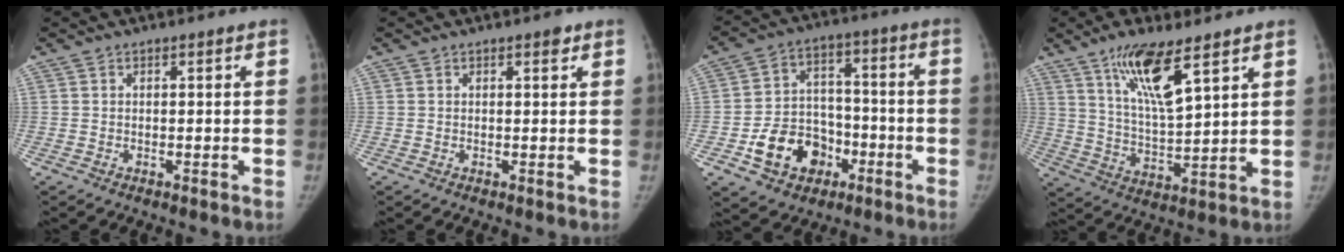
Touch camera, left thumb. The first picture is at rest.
{"total": 1.2, "force": [0.8, 0.5, 0.8], "torque": [-0.005, -0.002, 0.009]}
{"total": 13.7, "force": [-5.8, 10.7, 6.4], "torque": [-0.068, 0.051, -0.089]}
{"total": 12.2, "force": [7.2, 3.1, 9.4], "torque": [-0.162, -0.038, 0.143]}